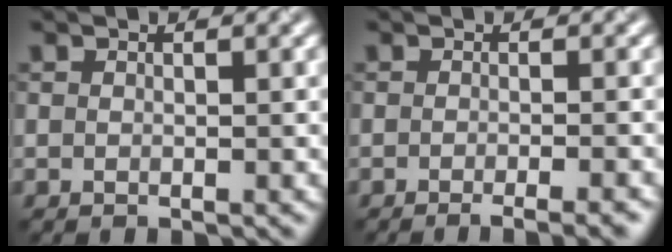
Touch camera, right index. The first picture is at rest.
{"total": 3.5, "force": [-2.2, 0.8, 2.5], "torque": [-0.021, 0.006, -0.030]}